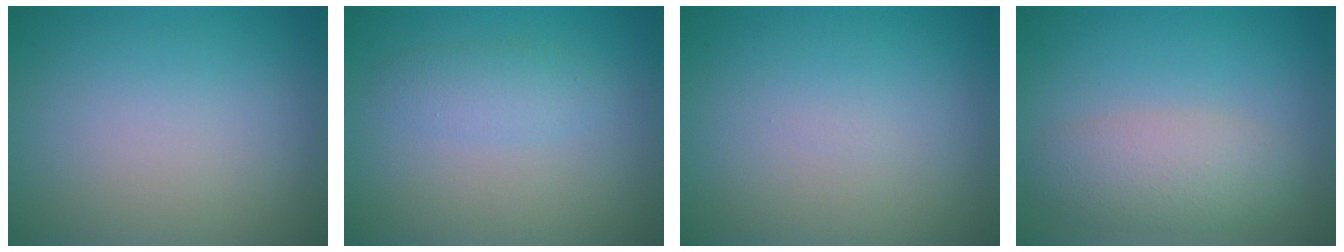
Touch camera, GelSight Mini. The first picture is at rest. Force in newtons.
{"total": 1.8, "press": 1.8, "slide": 0.0}
{"total": 0.0}
{"total": 3.7, "press": 3.7, "slide": 0.2}